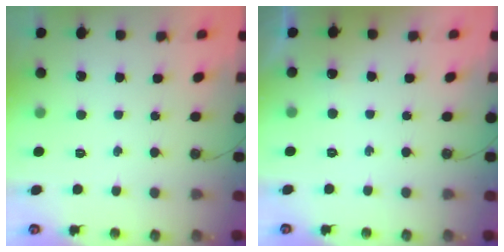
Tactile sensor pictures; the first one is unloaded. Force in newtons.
{"total": 2.9, "press": 2.8, "slide": 0.6}